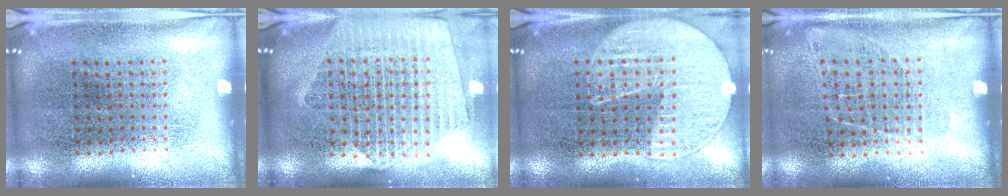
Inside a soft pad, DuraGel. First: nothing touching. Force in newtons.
{"total": 2.4, "press": 2.1, "slide": 1.1}
{"total": 1.1, "press": 1.1, "slide": 0.4}
{"total": 1.0, "press": 0.8, "slide": 0.6}